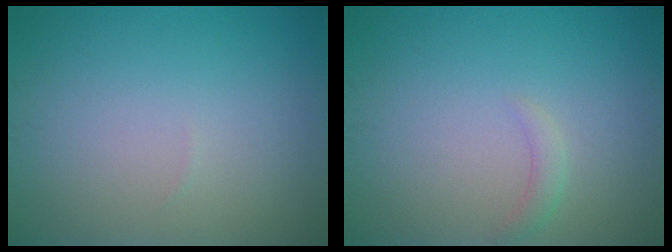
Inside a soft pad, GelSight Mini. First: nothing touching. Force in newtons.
{"total": 1.1, "press": 1.1, "slide": 0.2}